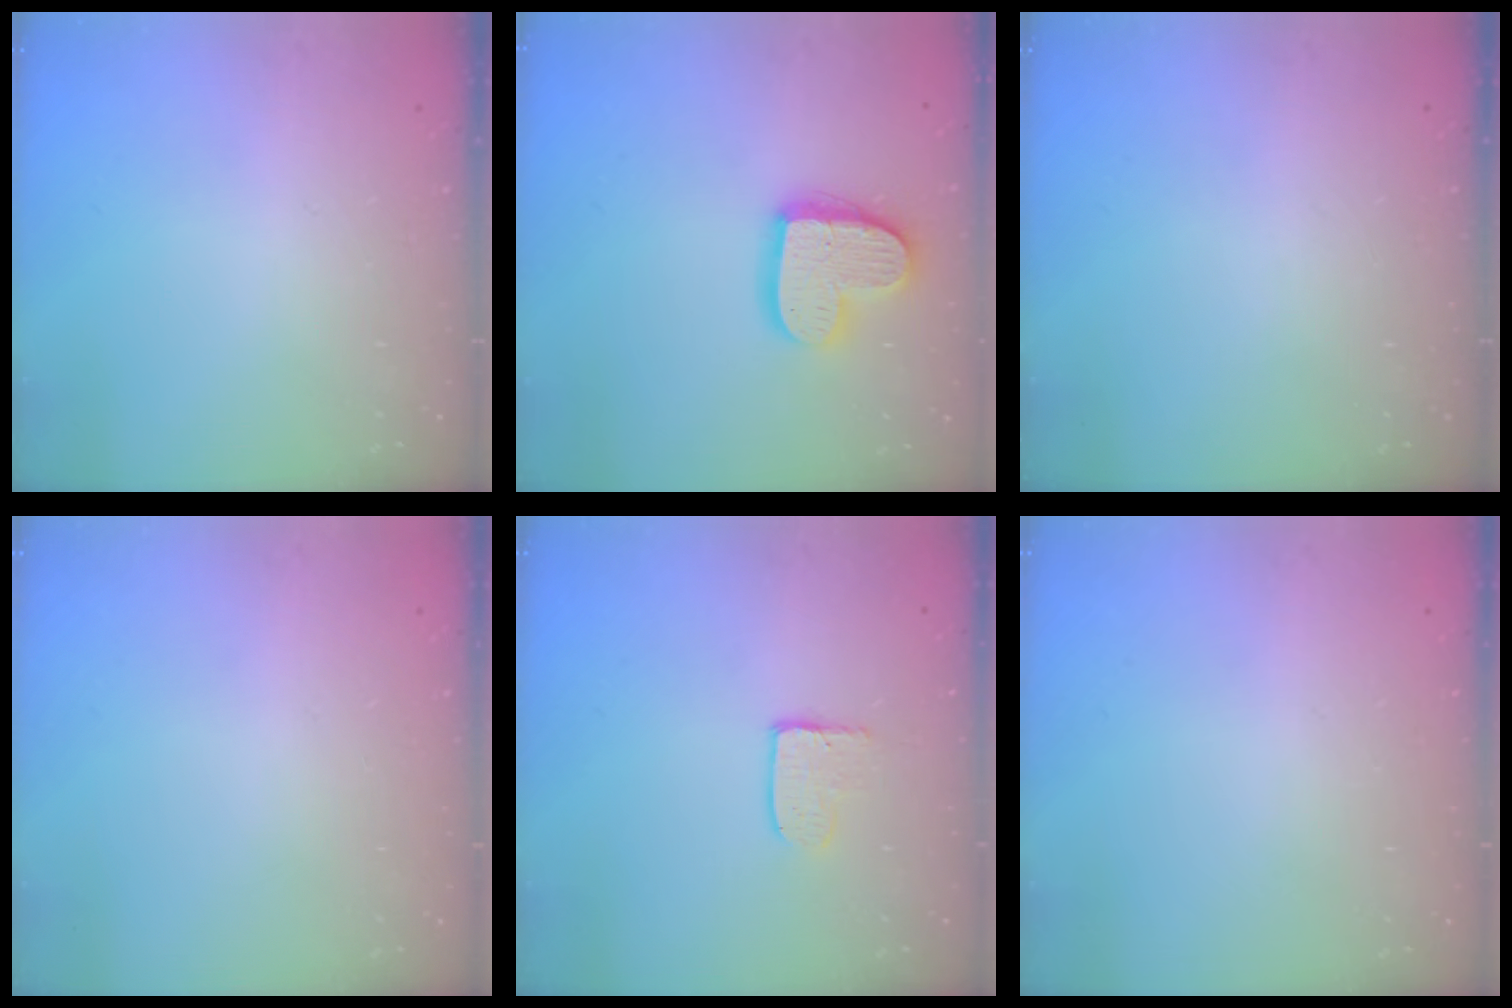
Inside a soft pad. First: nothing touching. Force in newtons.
{"total": 16.2, "press": 16.1, "slide": 1.5}
{"total": 0.0}
{"total": 0.0}
{"total": 3.9, "press": 3.9, "slide": 0.4}
{"total": 0.0}